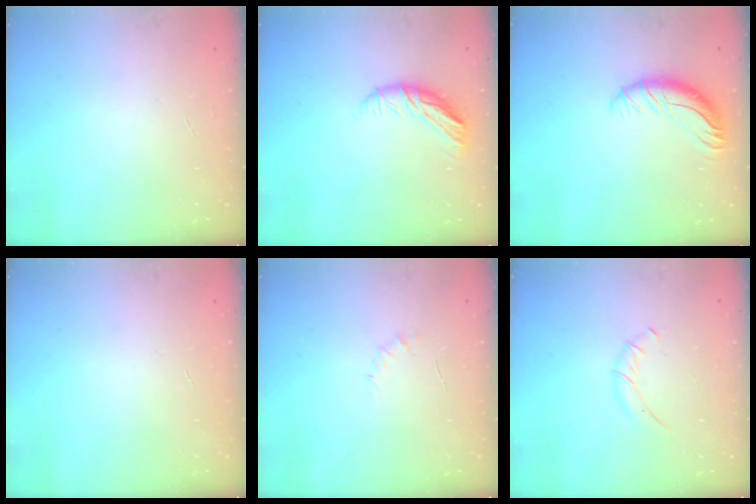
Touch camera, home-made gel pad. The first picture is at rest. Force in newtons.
{"total": 10.7, "press": 10.5, "slide": 2.0}
{"total": 10.7, "press": 10.4, "slide": 2.5}
{"total": 0.0}
{"total": 3.8, "press": 3.6, "slide": 1.1}
{"total": 4.4, "press": 4.2, "slide": 1.1}